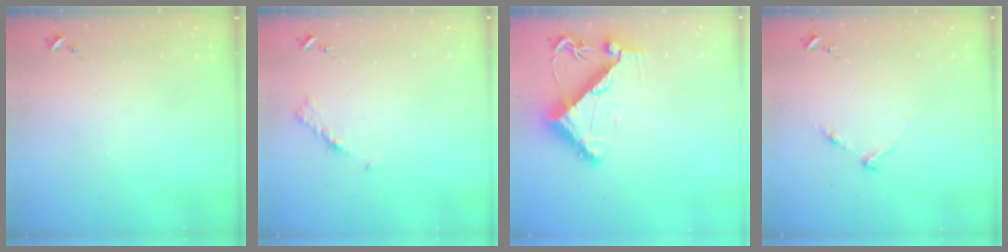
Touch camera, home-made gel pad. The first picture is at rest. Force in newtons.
{"total": 5.3, "press": 5.2, "slide": 0.7}
{"total": 9.3, "press": 9.2, "slide": 1.5}
{"total": 4.6, "press": 4.6, "slide": 0.5}